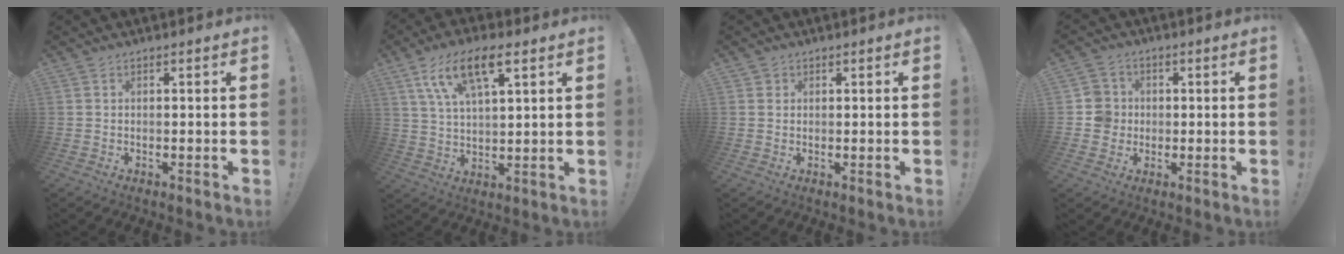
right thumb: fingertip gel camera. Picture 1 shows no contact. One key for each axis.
{"total": 12.4, "fx": 6.4, "fy": 5.0, "fz": 9.4, "tx": -0.171, "ty": -0.007, "tz": 0.115}
{"total": 1.1, "fx": 0.5, "fy": 0.9, "fz": 0.1, "tx": 0.006, "ty": -0.002, "tz": 0.008}
{"total": 6.2, "fx": -0.5, "fy": 6.1, "fz": 1.3, "tx": -0.023, "ty": 0.008, "tz": -0.008}